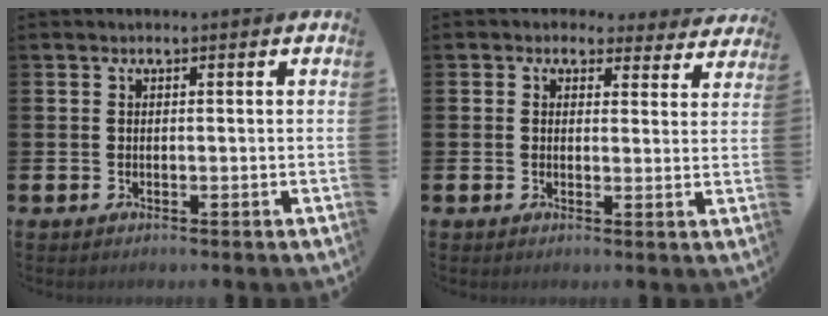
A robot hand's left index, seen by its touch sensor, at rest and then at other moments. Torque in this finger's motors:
{"motor_torque": [1.13, -1.01, 0.48, 0.03]}